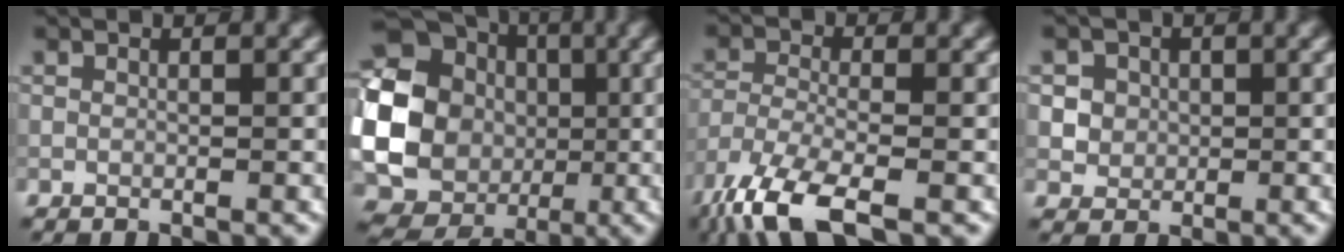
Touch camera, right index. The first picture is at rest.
{"total": 25.7, "force": [-1.1, 24.5, 7.6], "torque": [-0.130, -0.003, -0.069]}
{"total": 8.3, "force": [-5.9, 2.4, 5.3], "torque": [-0.112, -0.020, -0.124]}
{"total": 4.1, "force": [1.4, 3.6, 1.6], "torque": [-0.027, 0.012, 0.023]}